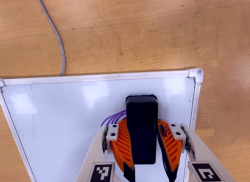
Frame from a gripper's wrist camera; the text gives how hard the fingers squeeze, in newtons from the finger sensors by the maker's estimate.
{"total": 11.2, "left": 11.1, "right": 11.3}